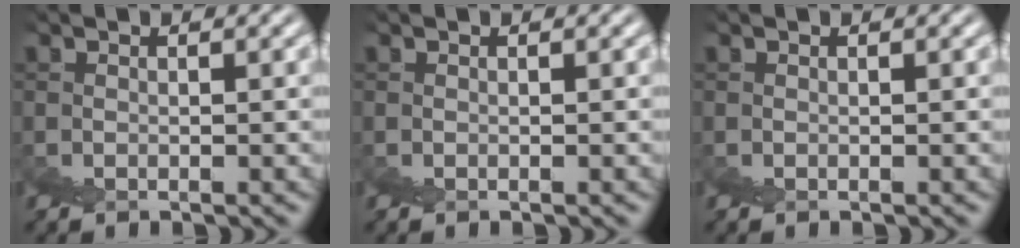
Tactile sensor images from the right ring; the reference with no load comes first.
{"total": 0.0}
{"total": 0.0}